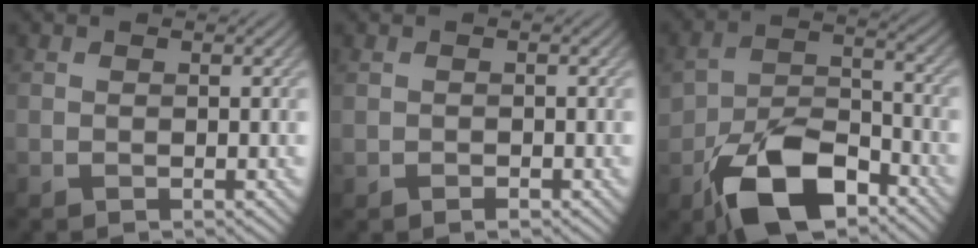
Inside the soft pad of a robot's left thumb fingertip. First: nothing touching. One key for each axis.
{"total": 0.9, "fx": -0.6, "fy": 0.4, "fz": 0.5, "tx": -0.011, "ty": -0.002, "tz": -0.008}
{"total": 11.9, "fx": -6.9, "fy": 6.1, "fz": 7.6, "tx": -0.148, "ty": -0.010, "tz": -0.128}